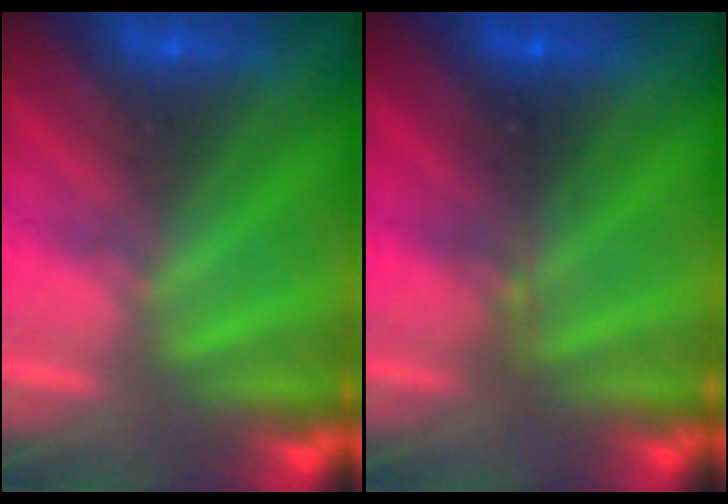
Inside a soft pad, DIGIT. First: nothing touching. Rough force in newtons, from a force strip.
{"total": 2.3}